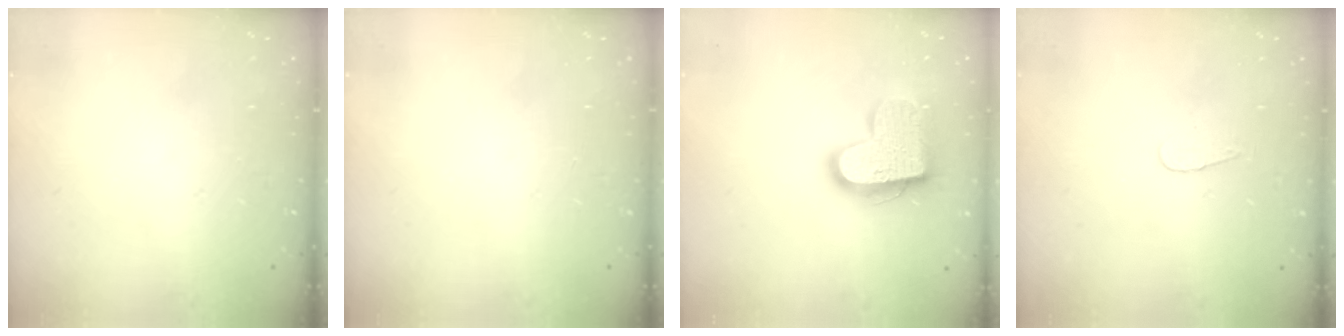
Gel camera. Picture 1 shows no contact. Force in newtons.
{"total": 0.0}
{"total": 17.3, "press": 17.3, "slide": 1.1}
{"total": 3.1, "press": 3.1, "slide": 0.4}